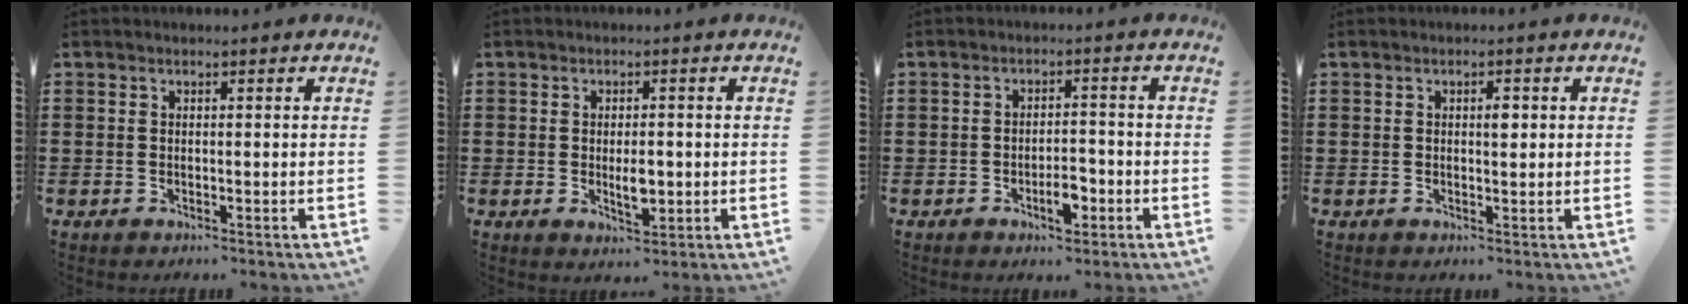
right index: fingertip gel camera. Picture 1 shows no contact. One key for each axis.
{"total": 3.7, "fx": -0.4, "fy": 1.6, "fz": 3.4, "tx": -0.060, "ty": 0.002, "tz": -0.006}
{"total": 4.2, "fx": -2.0, "fy": 1.7, "fz": 3.2, "tx": -0.053, "ty": 0.006, "tz": -0.035}
{"total": 1.9, "fx": 0.4, "fy": 0.8, "fz": 1.6, "tx": -0.025, "ty": 0.004, "tz": 0.004}